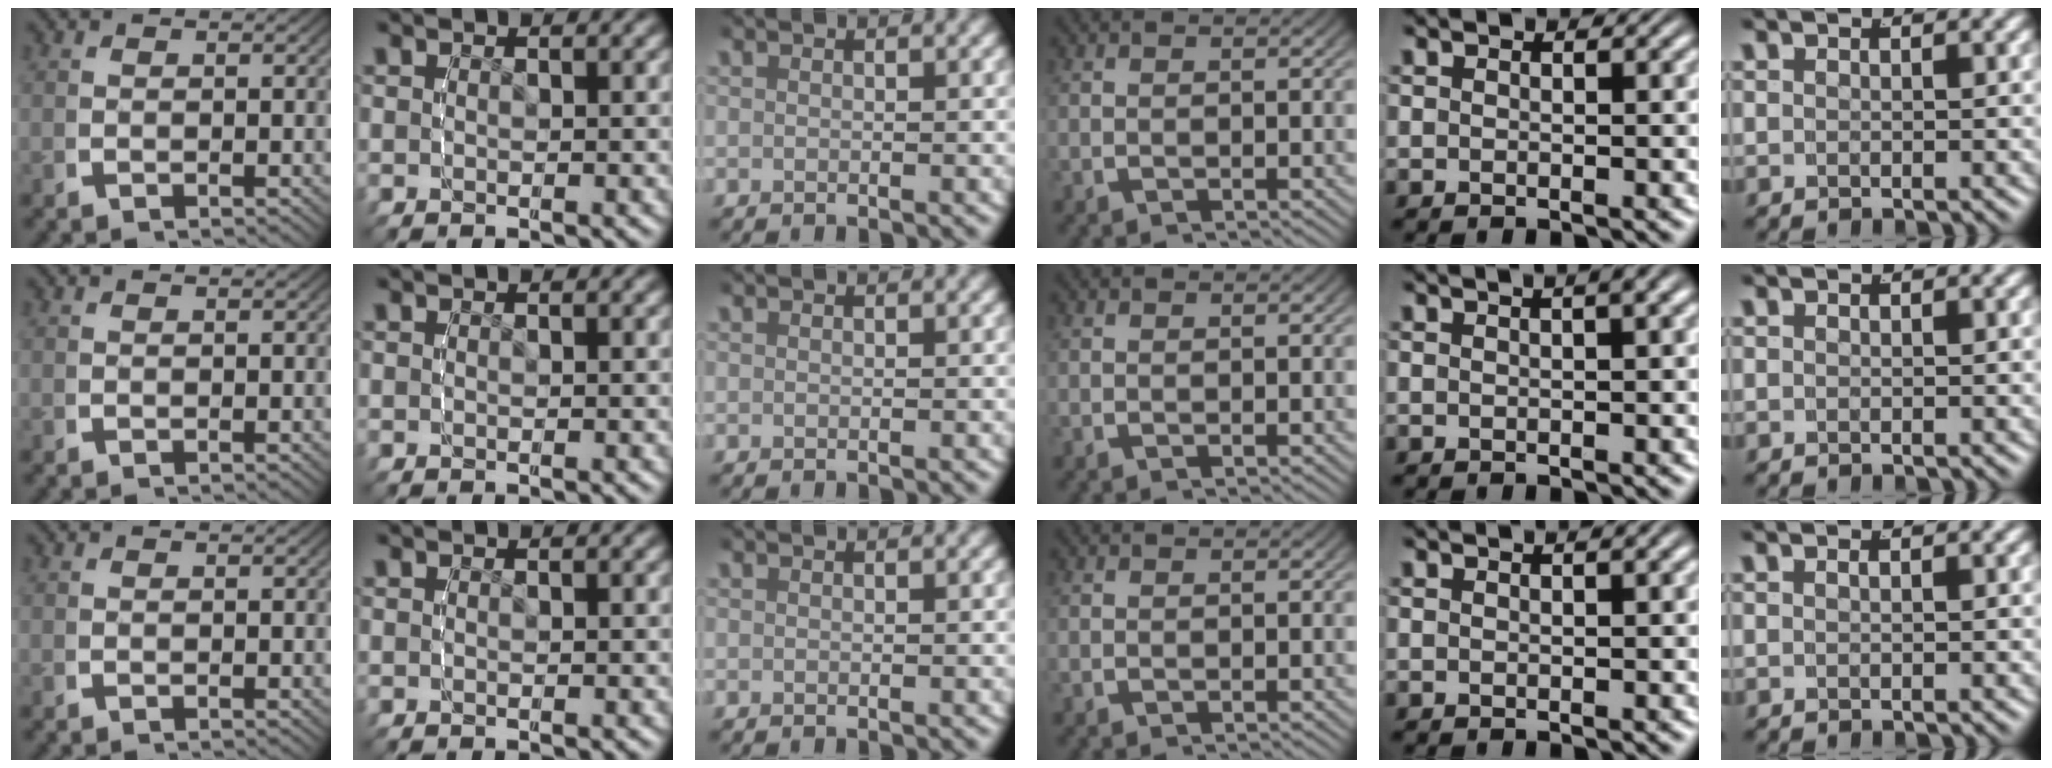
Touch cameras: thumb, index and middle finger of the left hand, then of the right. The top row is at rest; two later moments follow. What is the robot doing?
{"motion": "lift_and_place", "object": "screwdriver"}